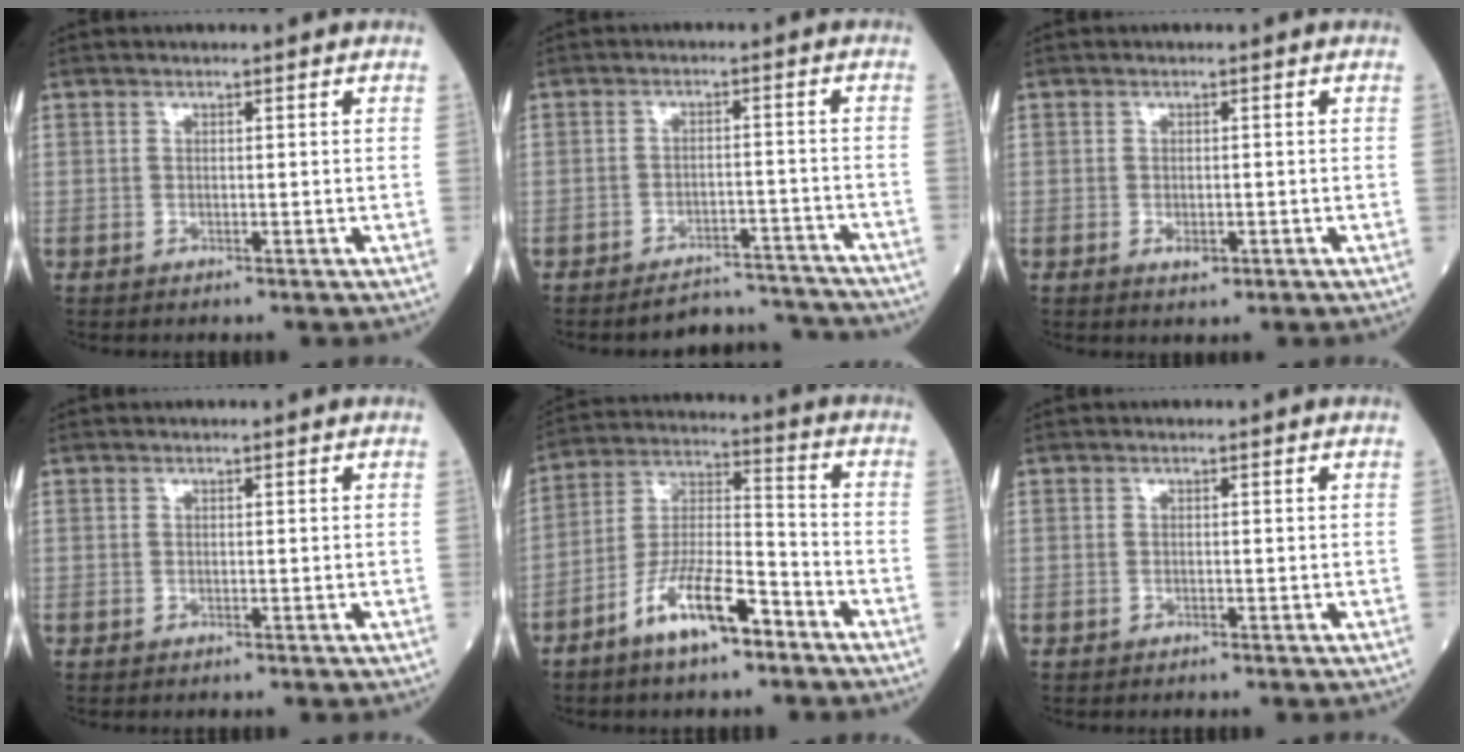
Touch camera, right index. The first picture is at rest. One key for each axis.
{"total": 8.8, "fx": -8.7, "fy": 1.4, "fz": 0.1, "tx": 0.015, "ty": 0.018, "tz": -0.114}
{"total": 1.6, "fx": -0.5, "fy": 0.6, "fz": 1.3, "tx": -0.022, "ty": -0.002, "tz": -0.004}
{"total": 0.0}
{"total": 11.4, "fx": -7.0, "fy": 2.5, "fz": 8.6, "tx": -0.172, "ty": -0.003, "tz": -0.132}
{"total": 0.0}